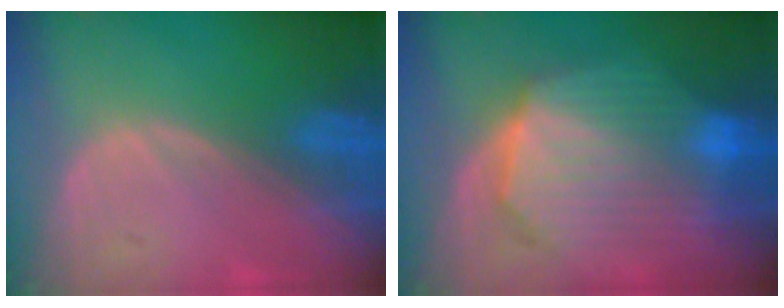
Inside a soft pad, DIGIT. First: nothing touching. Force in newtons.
{"total": 10.7, "press": 10.7, "slide": 0.7}